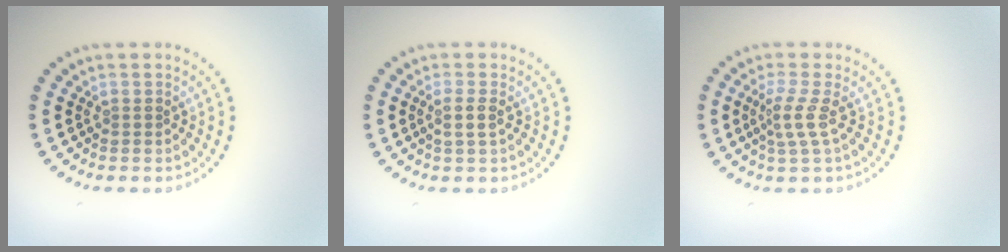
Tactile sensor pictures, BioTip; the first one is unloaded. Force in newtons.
{"total": 1.5, "press": 1.3, "slide": 0.7}
{"total": 2.2, "press": 1.4, "slide": 1.6}